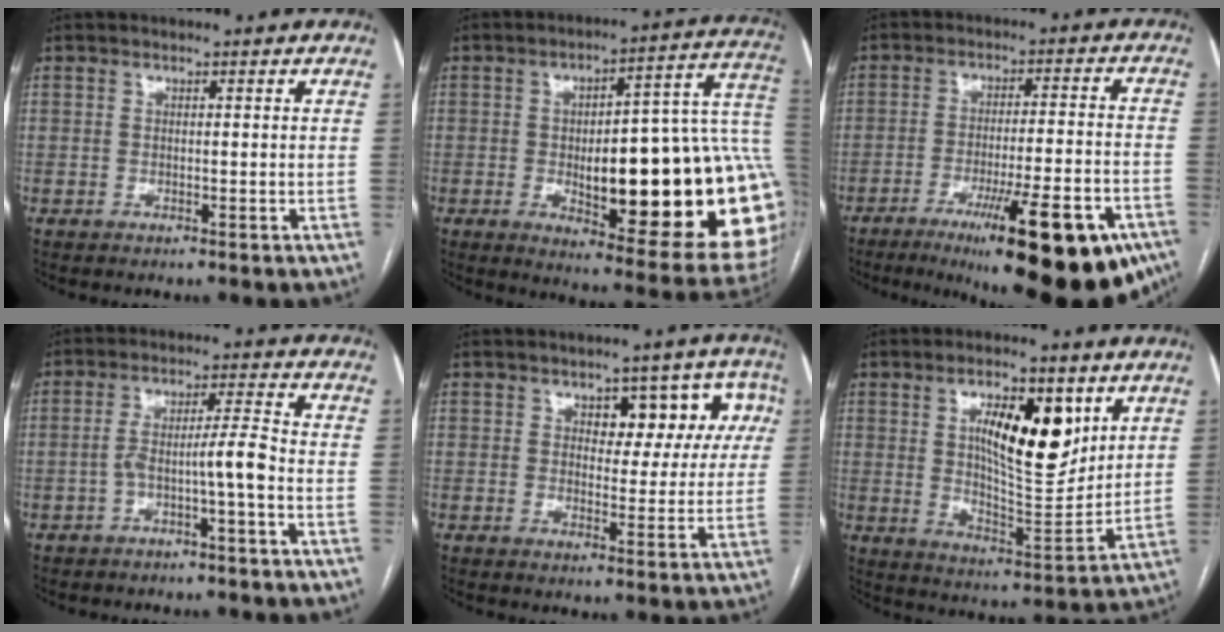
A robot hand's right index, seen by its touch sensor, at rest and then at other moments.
{"total": 30.1, "force": [-2.9, 6.7, 29.2], "torque": [-0.292, 0.024, -0.027]}
{"total": 22.1, "force": [-14.1, 3.5, 16.6], "torque": [-0.156, 0.008, -0.204]}
{"total": 5.4, "force": [-2.3, -0.5, 4.8], "torque": [-0.089, 0.022, -0.036]}
{"total": 7.7, "force": [2.8, 4.6, 5.5], "torque": [-0.046, 0.030, 0.034]}
{"total": 13.5, "force": [5.0, 4.4, 11.8], "torque": [-0.188, 0.001, 0.089]}